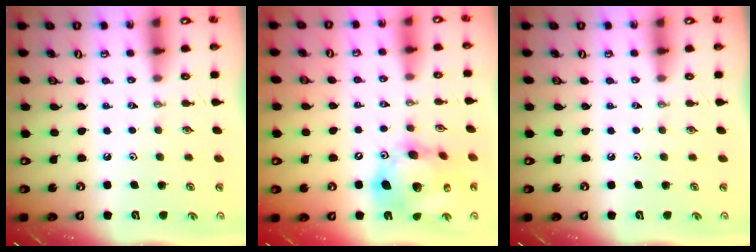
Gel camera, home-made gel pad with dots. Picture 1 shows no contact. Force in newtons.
{"total": 17.9, "press": 17.5, "slide": 3.7}
{"total": 0.0}